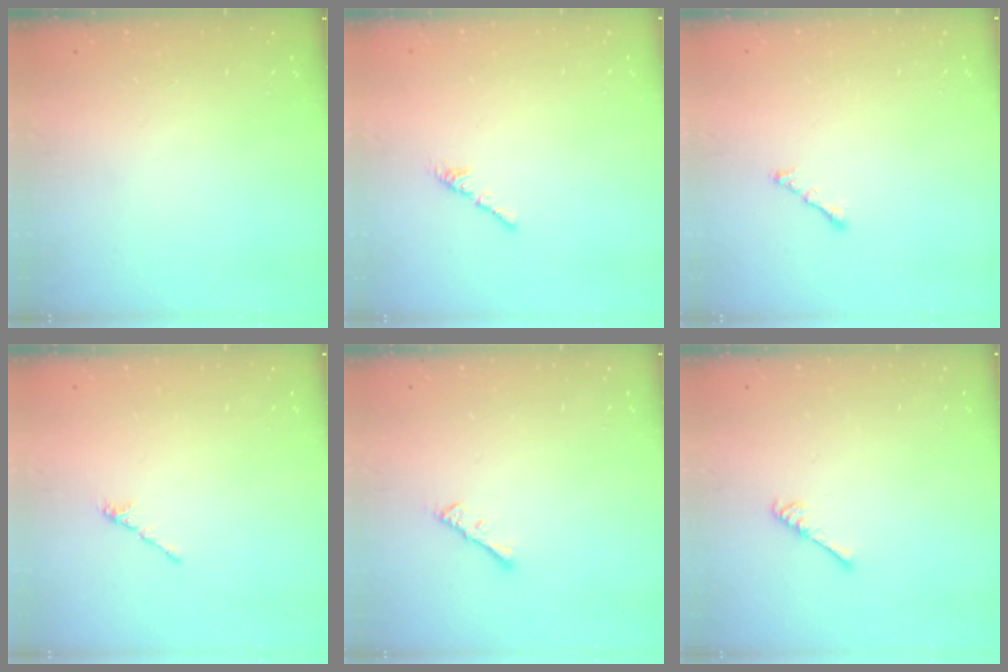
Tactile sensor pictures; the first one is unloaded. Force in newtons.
{"total": 2.1, "press": 2.0, "slide": 0.7}
{"total": 2.3, "press": 2.2, "slide": 0.7}
{"total": 1.7, "press": 1.6, "slide": 0.5}
{"total": 2.3, "press": 2.2, "slide": 0.4}
{"total": 2.6, "press": 2.6, "slide": 0.5}